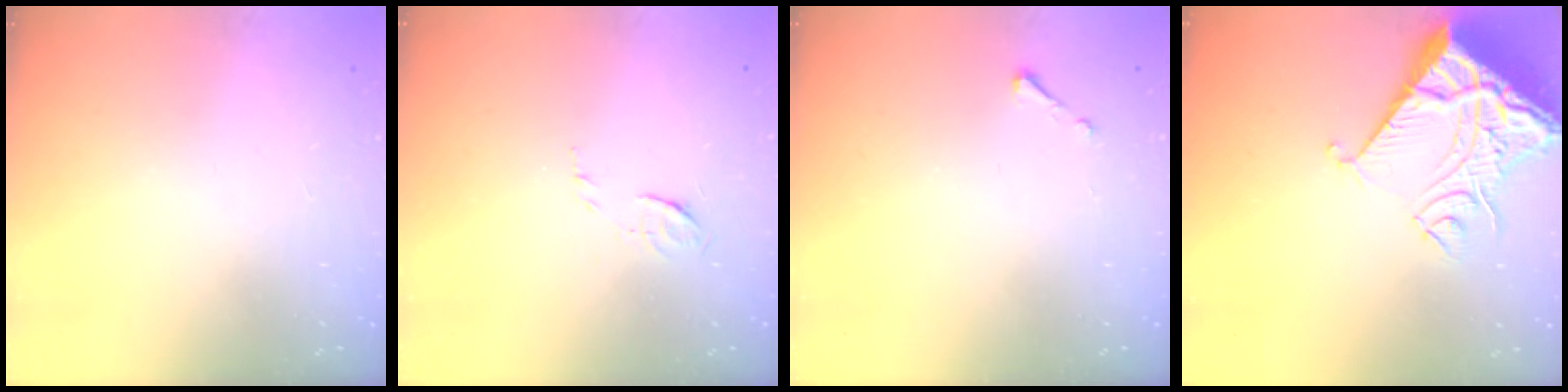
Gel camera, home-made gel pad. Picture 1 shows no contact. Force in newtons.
{"total": 5.0, "press": 4.9, "slide": 1.2}
{"total": 2.5, "press": 2.5, "slide": 0.3}
{"total": 11.2, "press": 11.1, "slide": 1.5}